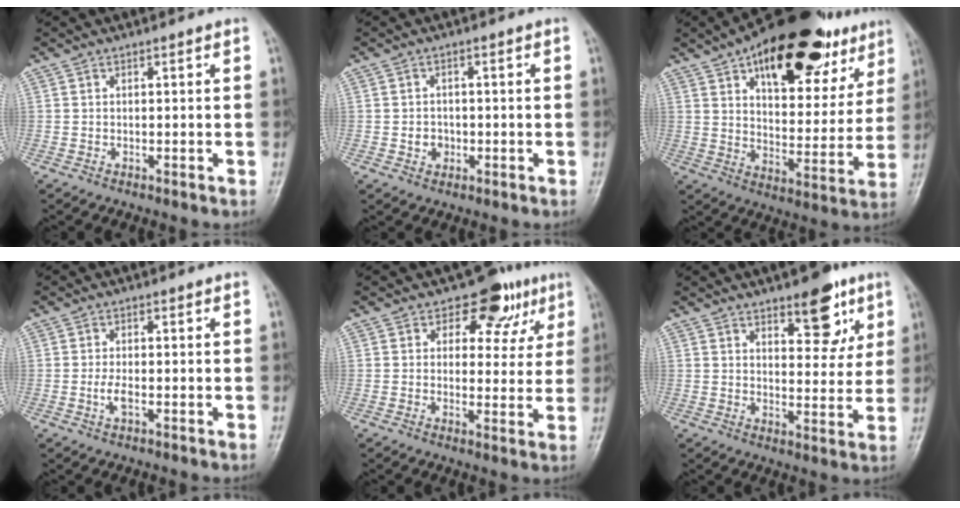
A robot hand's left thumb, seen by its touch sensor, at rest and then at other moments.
{"total": 2.8, "force": [-0.7, 2.4, 1.1], "torque": [-0.004, 0.006, -0.009]}
{"total": 27.6, "force": [15.6, 13.0, 18.7], "torque": [-0.226, -0.024, 0.231]}
{"total": 2.4, "force": [-0.7, 1.0, 2.1], "torque": [-0.048, -0.001, -0.014]}
{"total": 8.9, "force": [4.8, 6.2, 4.2], "torque": [-0.004, -0.014, 0.058]}
{"total": 10.0, "force": [5.7, 4.4, 6.9], "torque": [-0.062, -0.030, 0.079]}